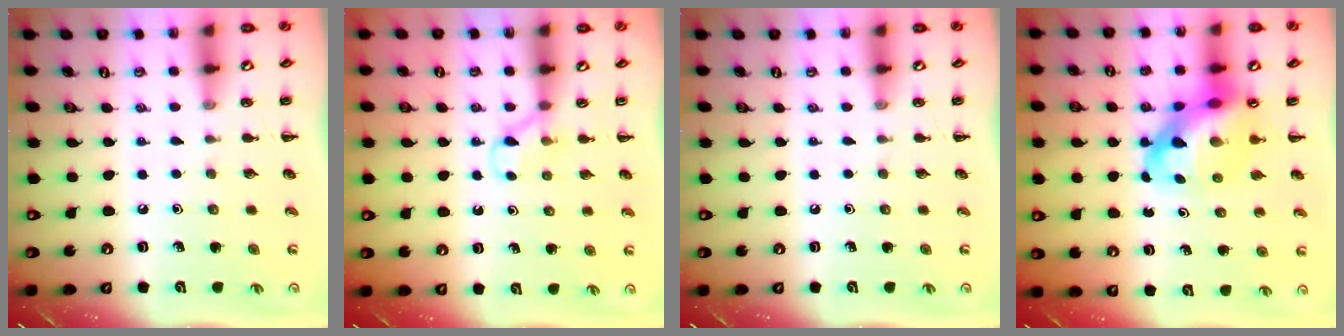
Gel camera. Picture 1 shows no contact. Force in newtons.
{"total": 4.5, "press": 4.2, "slide": 1.6}
{"total": 0.0}
{"total": 11.8, "press": 11.3, "slide": 3.2}